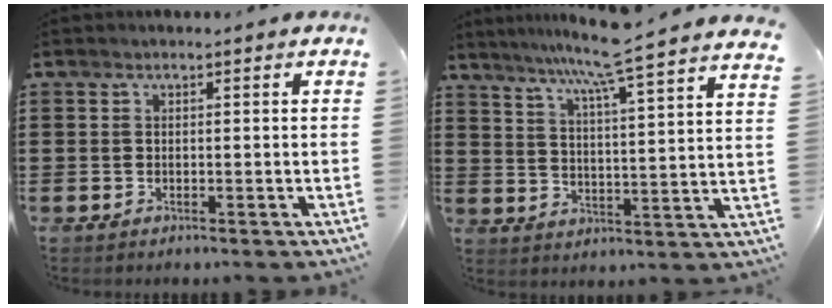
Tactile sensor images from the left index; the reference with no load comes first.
{"total": 8.7, "force": [7.6, -1.6, 4.0], "torque": [-0.096, -0.048, 0.122]}